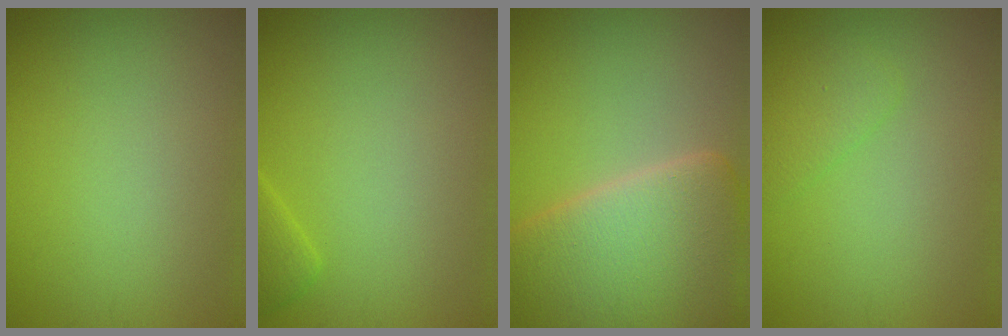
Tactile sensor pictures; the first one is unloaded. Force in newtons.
{"total": 1.6, "press": 1.6, "slide": 0.2}
{"total": 11.8, "press": 11.8, "slide": 0.6}
{"total": 1.6, "press": 1.6, "slide": 0.1}